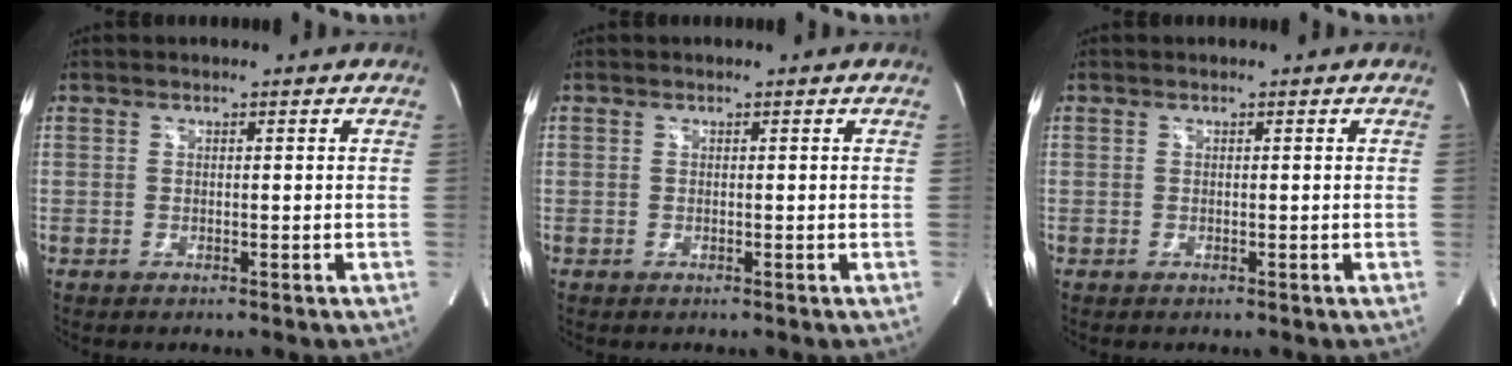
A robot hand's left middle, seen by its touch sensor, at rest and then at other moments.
{"total": 0.0}
{"total": 0.0}